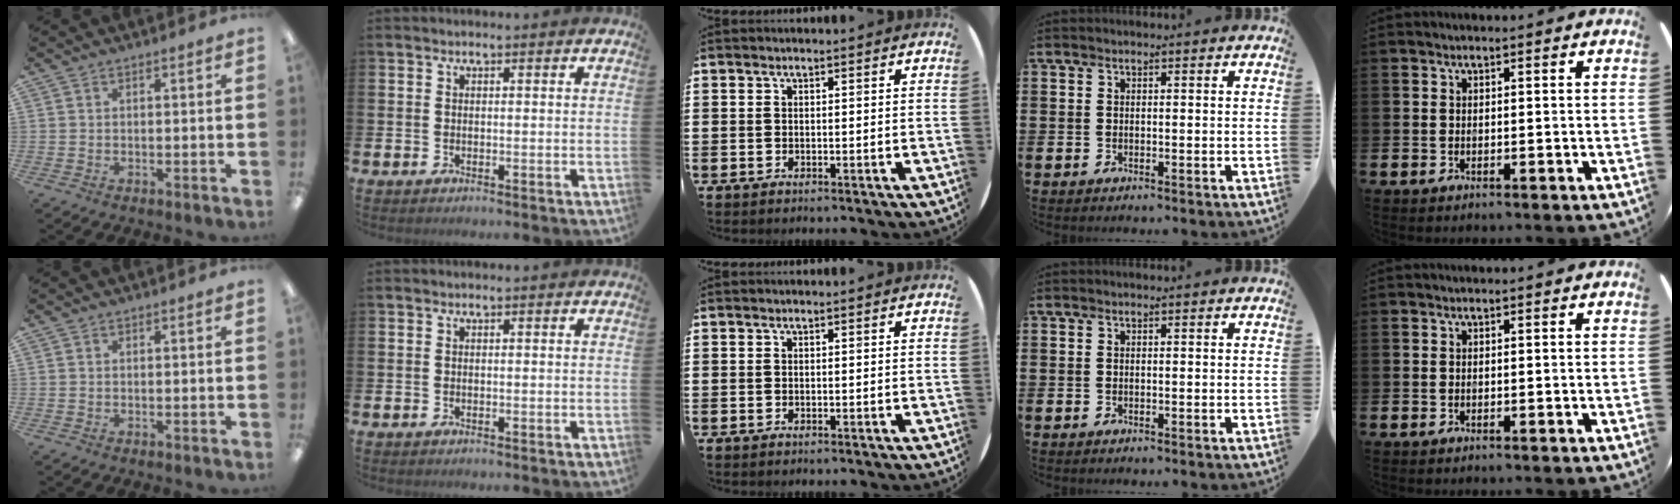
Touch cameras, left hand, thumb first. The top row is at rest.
{}